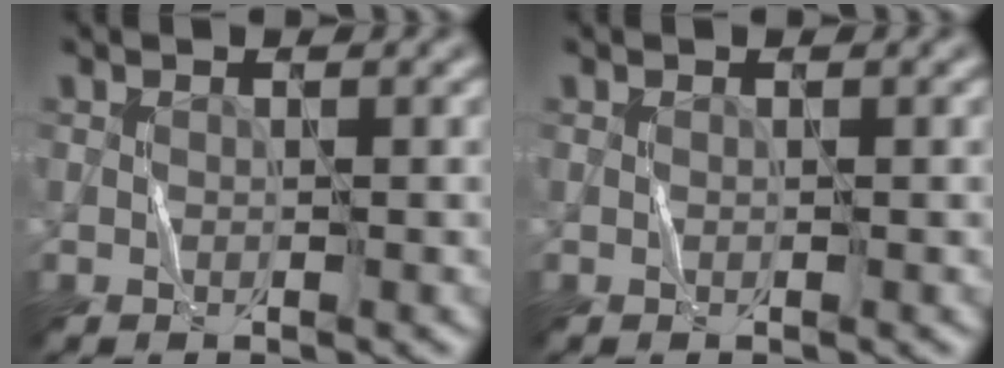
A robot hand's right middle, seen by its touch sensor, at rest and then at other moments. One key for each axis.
{"total": 0.0}